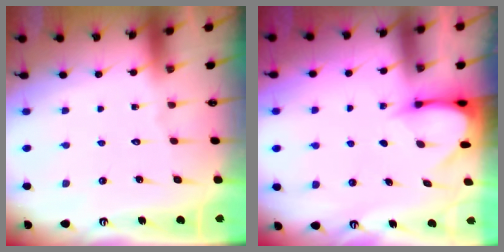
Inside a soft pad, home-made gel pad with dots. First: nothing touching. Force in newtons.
{"total": 3.6, "press": 3.6, "slide": 0.3}